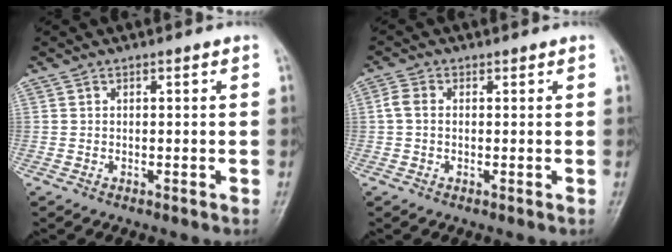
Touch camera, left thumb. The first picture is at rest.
{"total": 2.5, "force": [0.2, 1.7, 1.8], "torque": [-0.042, 0.008, 0.001]}